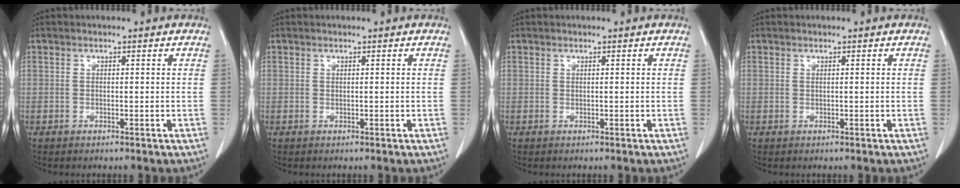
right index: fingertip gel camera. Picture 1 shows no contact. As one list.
[{"total": 0.0}, {"total": 0.0}, {"total": 0.0}]